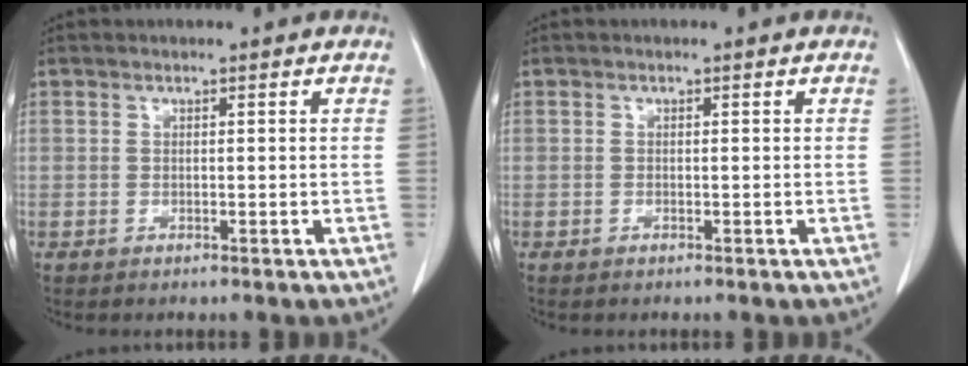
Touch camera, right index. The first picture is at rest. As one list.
[{"total": 0.0}]